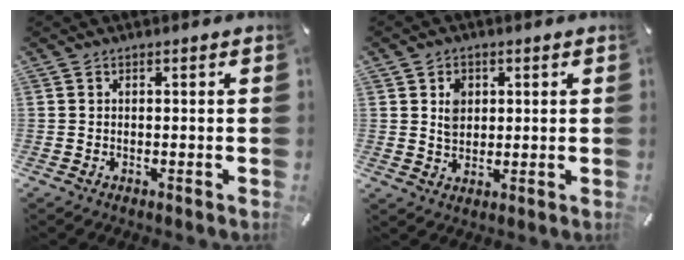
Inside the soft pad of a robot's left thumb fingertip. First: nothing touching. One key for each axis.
{"total": 4.7, "fx": 1.3, "fy": 4.1, "fz": 2.0, "tx": -0.024, "ty": -0.002, "tz": 0.019}